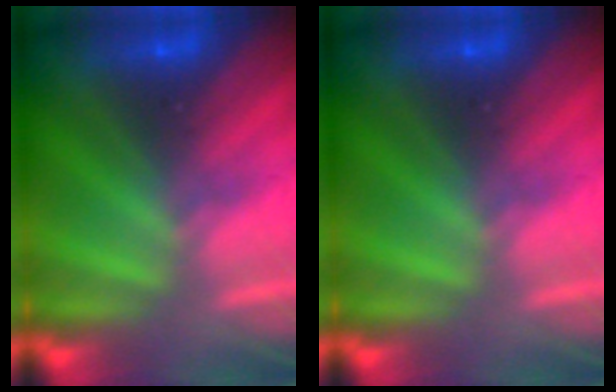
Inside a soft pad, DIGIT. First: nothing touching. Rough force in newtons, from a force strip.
{"total": 0.0}